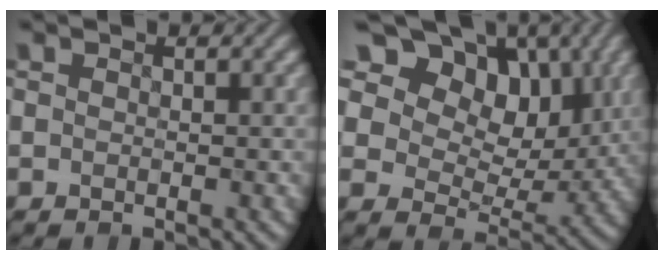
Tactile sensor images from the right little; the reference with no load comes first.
{"total": 16.2, "force": [9.2, 10.1, 8.8], "torque": [-0.171, 0.033, 0.161]}